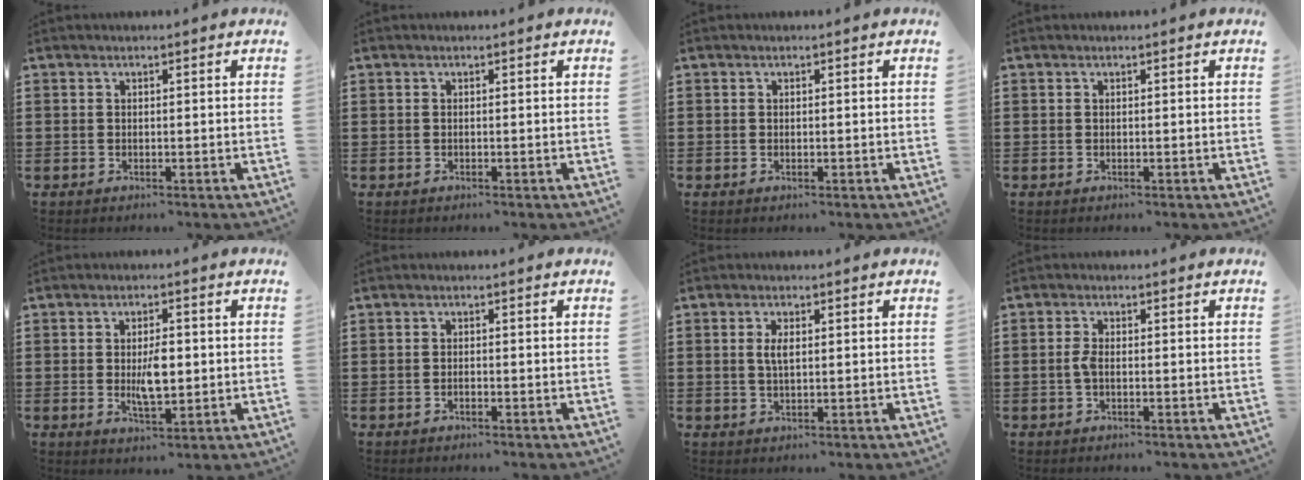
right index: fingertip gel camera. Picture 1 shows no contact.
{"total": 0.0}
{"total": 0.0}
{"total": 0.0}
{"total": 5.0, "force": [-0.2, 2.1, 4.6], "torque": [-0.083, -0.002, -0.007]}
{"total": 0.7, "force": [-0.5, 0.1, 0.4], "torque": [-0.010, -0.004, -0.008]}
{"total": 2.3, "force": [0.5, 0.8, 2.1], "torque": [-0.043, 0.005, 0.006]}
{"total": 2.1, "force": [-0.4, 0.7, 1.9], "torque": [-0.051, -0.004, -0.013]}